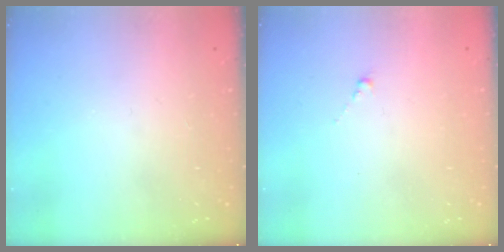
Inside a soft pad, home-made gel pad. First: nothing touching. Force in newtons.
{"total": 0.0}